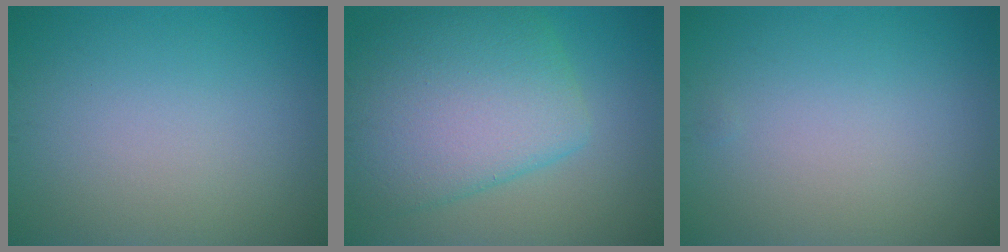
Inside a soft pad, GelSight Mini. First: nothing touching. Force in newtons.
{"total": 9.0, "press": 9.0, "slide": 0.3}
{"total": 0.0}